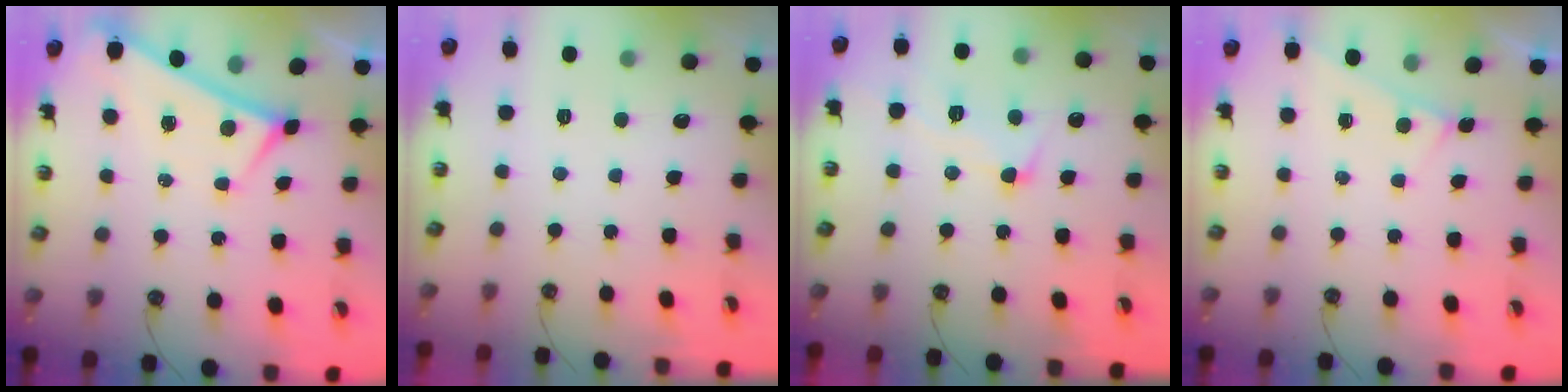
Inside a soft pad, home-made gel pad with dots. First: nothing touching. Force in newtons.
{"total": 0.0}
{"total": 3.8, "press": 3.7, "slide": 1.0}
{"total": 2.3, "press": 2.3, "slide": 0.1}